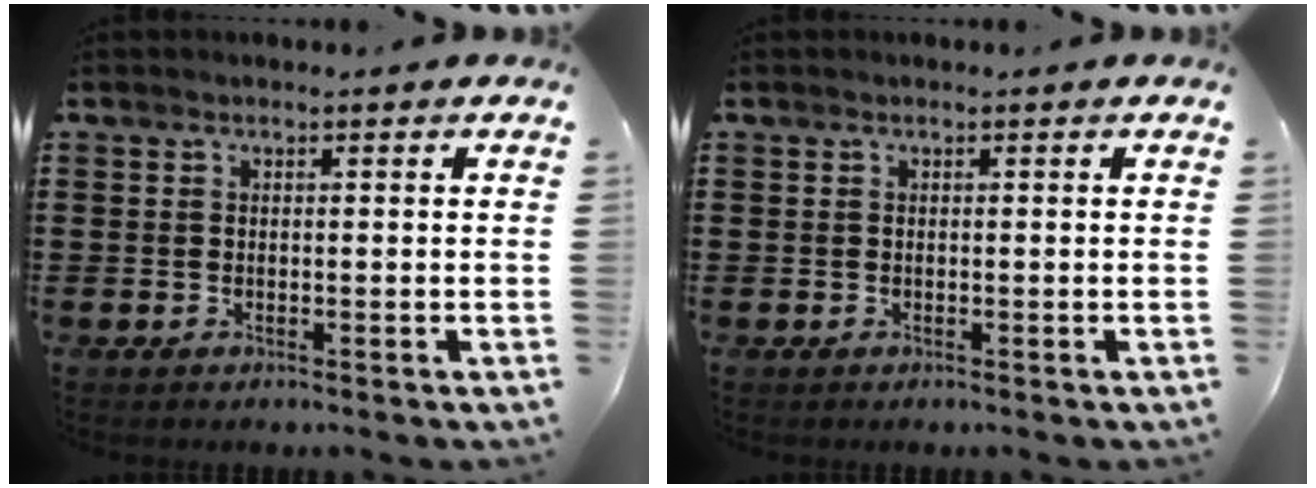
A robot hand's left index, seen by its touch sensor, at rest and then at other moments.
{"total": 0.0}